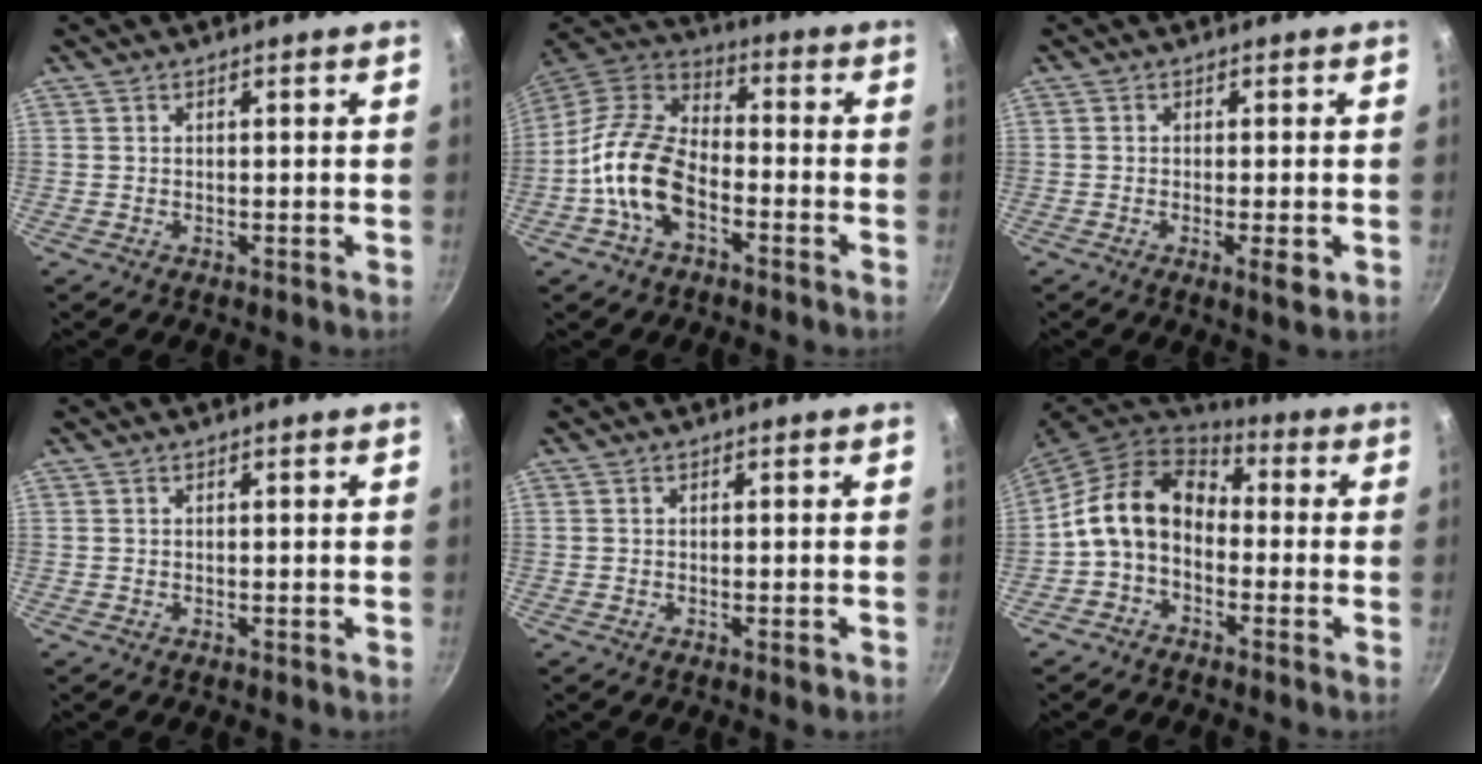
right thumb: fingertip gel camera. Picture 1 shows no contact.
{"total": 14.0, "force": [-5.0, 8.4, 10.0], "torque": [-0.163, 0.049, -0.112]}
{"total": 3.5, "force": [-1.1, 0.7, 3.2], "torque": [-0.061, -0.004, -0.019]}
{"total": 0.0}
{"total": 1.2, "force": [-0.5, 0.3, 1.0], "torque": [-0.018, 0.000, -0.009]}
{"total": 12.8, "force": [-1.3, 9.4, 8.6], "torque": [-0.139, 0.046, -0.045]}